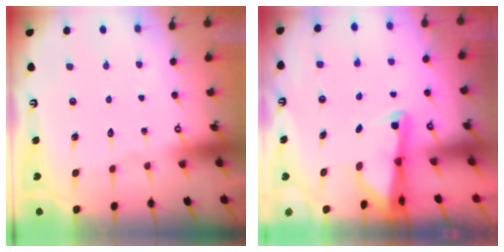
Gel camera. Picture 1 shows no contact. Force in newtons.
{"total": 2.5, "press": 2.4, "slide": 0.5}